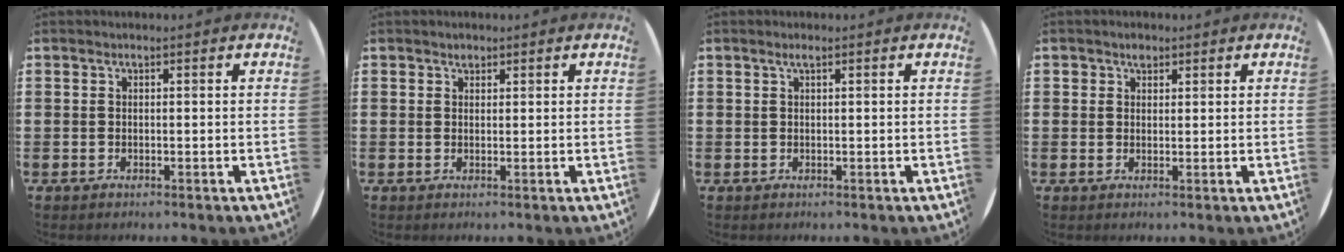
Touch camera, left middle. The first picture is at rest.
{"total": 0.8, "force": [0.7, 0.5, 0.1], "torque": [0.006, -0.001, 0.012]}
{"total": 0.7, "force": [0.4, 0.0, 0.6], "torque": [-0.011, 0.001, 0.007]}
{"total": 1.5, "force": [1.1, 1.0, 0.3], "torque": [0.010, -0.002, 0.018]}